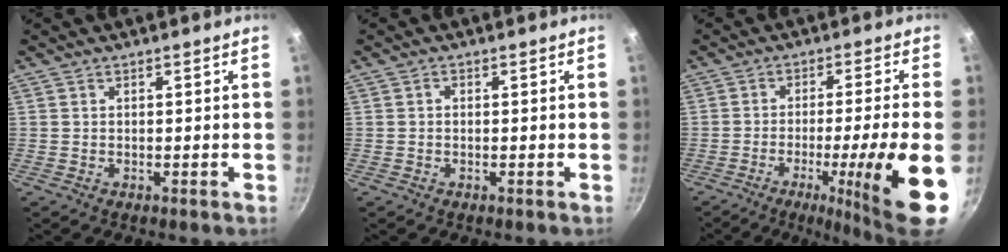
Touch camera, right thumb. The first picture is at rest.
{"total": 0.7, "force": [-0.1, 0.5, 0.5], "torque": [-0.009, 0.003, -0.003]}
{"total": 14.7, "force": [-5.1, 0.2, 13.8], "torque": [-0.211, 0.011, -0.074]}